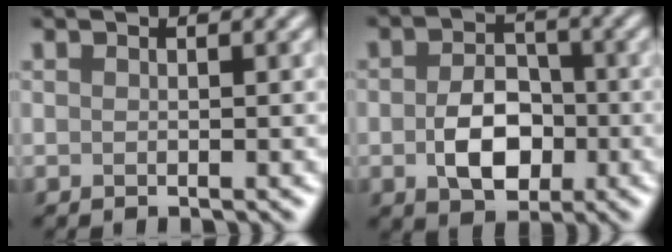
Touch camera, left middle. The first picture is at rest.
{"total": 5.3, "force": [-1.1, 3.6, 3.7], "torque": [-0.065, -0.003, -0.021]}